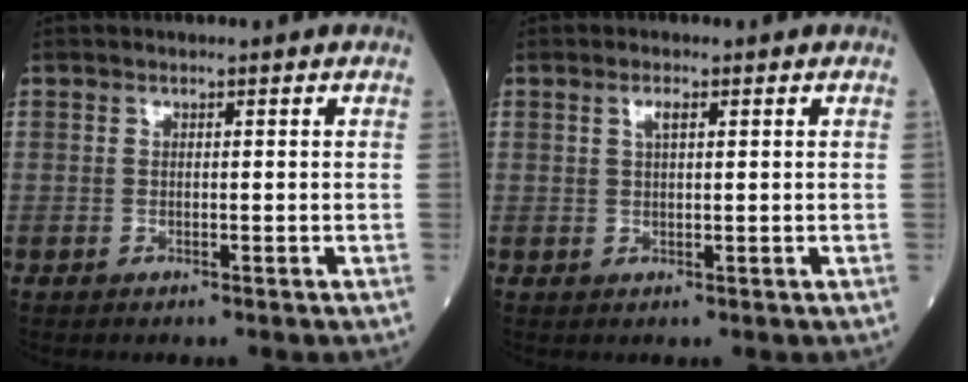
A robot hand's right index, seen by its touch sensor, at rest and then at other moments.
{"total": 1.7, "force": [0.8, 0.4, 1.5], "torque": [-0.029, 0.003, 0.014]}